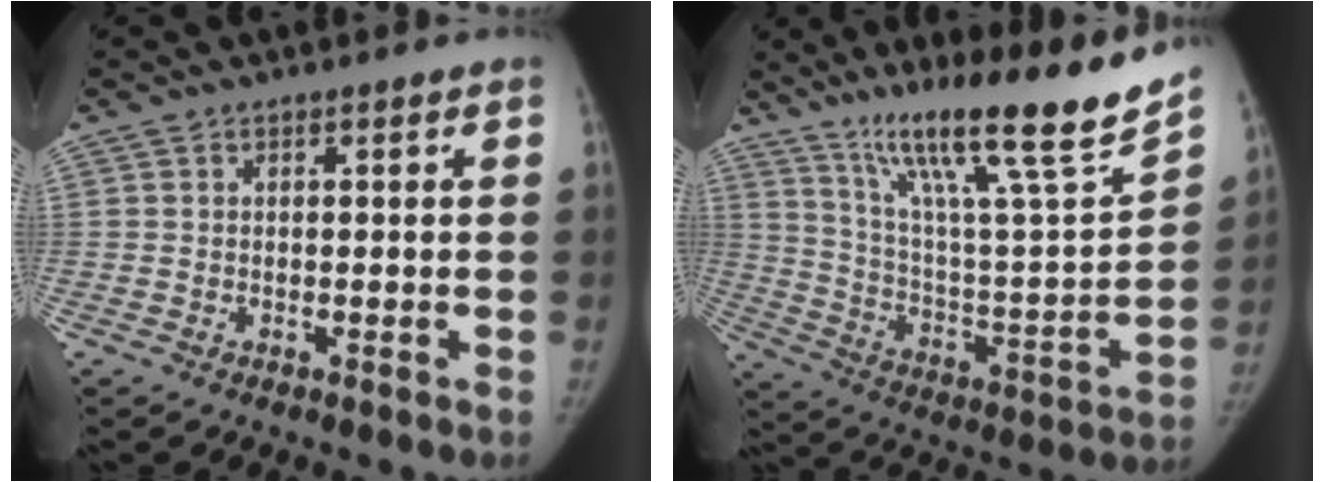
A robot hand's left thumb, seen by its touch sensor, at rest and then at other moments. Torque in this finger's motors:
{"motor_torque": [1.24, -0.92, 1.58, -1.18, 0.37]}